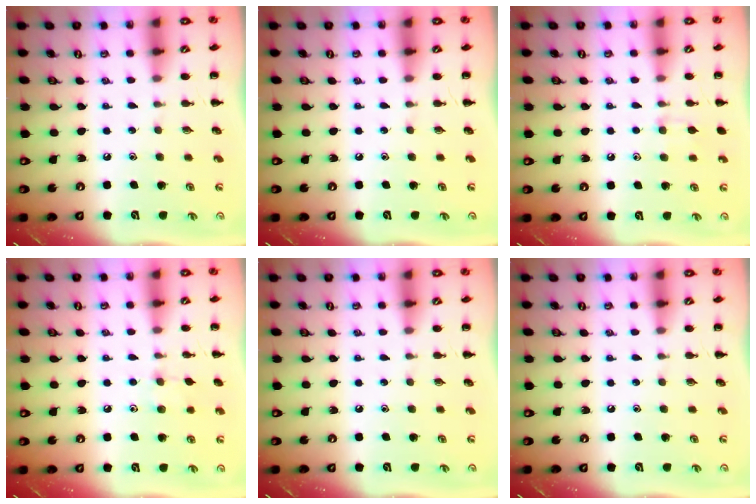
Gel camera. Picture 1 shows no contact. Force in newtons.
{"total": 0.0}
{"total": 6.9, "press": 6.6, "slide": 2.0}
{"total": 6.5, "press": 6.2, "slide": 2.1}
{"total": 0.0}
{"total": 0.0}